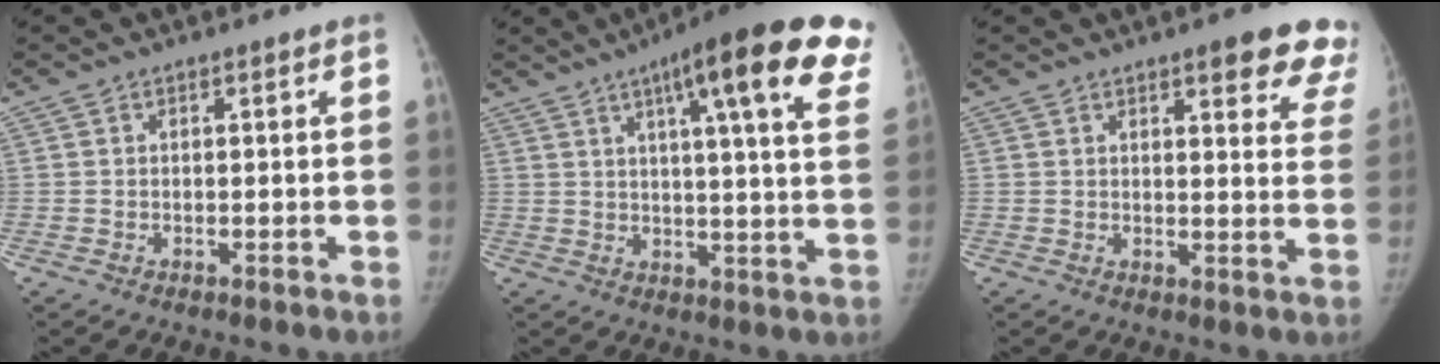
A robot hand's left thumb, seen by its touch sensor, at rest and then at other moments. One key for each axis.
{"total": 22.8, "fx": 12.5, "fy": 4.0, "fz": 18.6, "tx": -0.244, "ty": -0.022, "tz": 0.148}
{"total": 12.8, "fx": 8.9, "fy": 3.8, "fz": 8.4, "tx": -0.060, "ty": -0.038, "tz": 0.088}